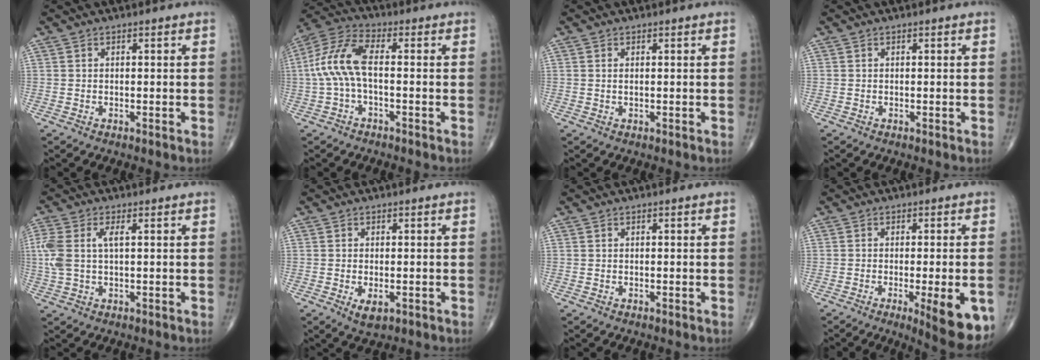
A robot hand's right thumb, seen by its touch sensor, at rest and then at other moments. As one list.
[{"total": 9.9, "force": [-0.5, 4.1, 9.0], "torque": [-0.208, 0.034, -0.017]}, {"total": 0.6, "force": [0.2, 0.2, 0.5], "torque": [-0.013, -0.001, 0.003]}, {"total": 0.0}, {"total": 7.4, "force": [1.2, 3.6, 6.4], "torque": [-0.176, 0.019, 0.030]}, {"total": 3.2, "force": [-1.0, 1.6, 2.6], "torque": [-0.043, -0.006, -0.012]}, {"total": 0.0}, {"total": 11.3, "force": [-4.0, 2.8, 10.2], "torque": [-0.119, -0.010, -0.047]}]